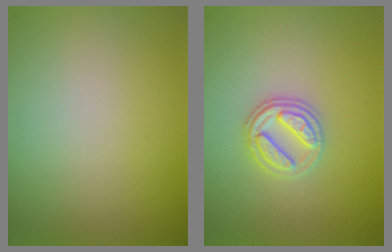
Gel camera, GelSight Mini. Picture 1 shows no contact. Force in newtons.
{"total": 2.7, "press": 2.7, "slide": 0.5}